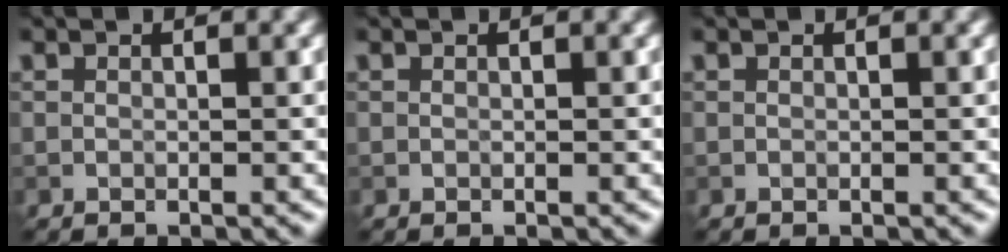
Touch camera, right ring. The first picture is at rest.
{"total": 0.0}
{"total": 0.0}